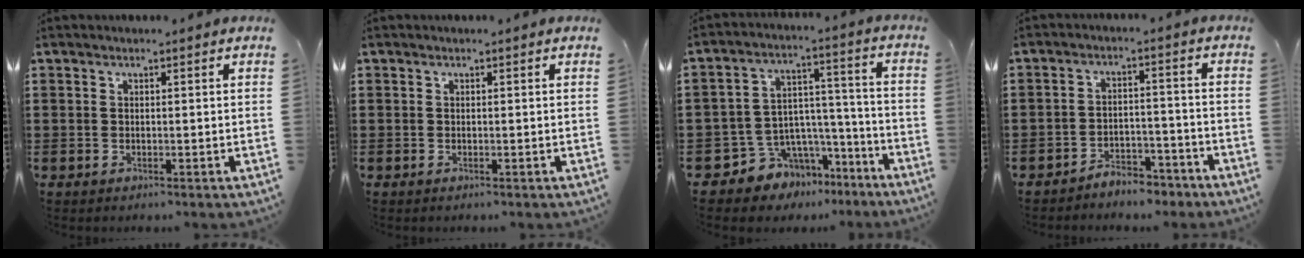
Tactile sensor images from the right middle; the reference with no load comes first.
{"total": 0.0}
{"total": 7.0, "force": [-5.0, 4.9, 0.3], "torque": [-0.030, 0.007, -0.094]}
{"total": 4.3, "force": [-4.3, 0.7, 0.2], "torque": [-0.007, 0.009, -0.089]}